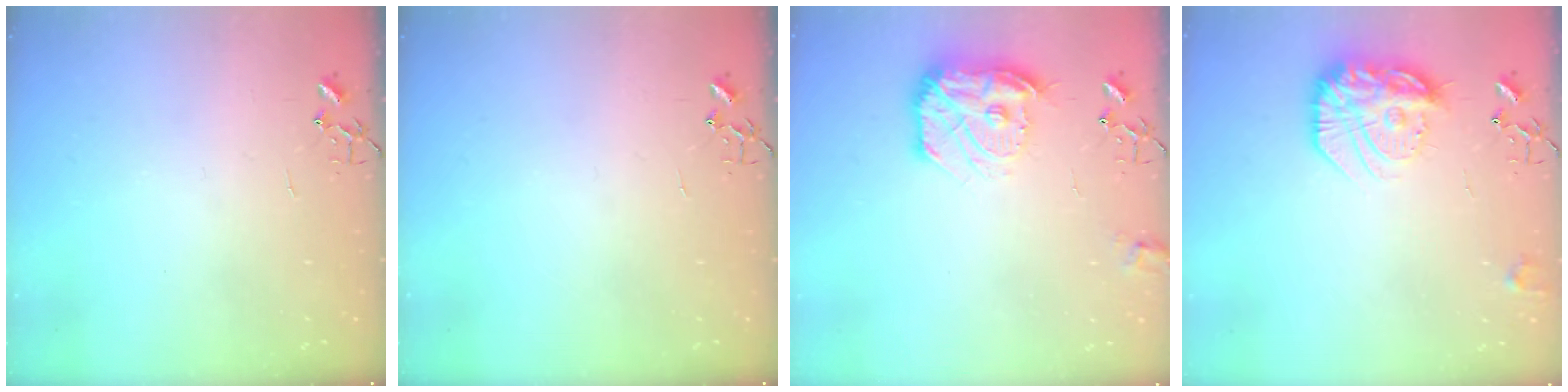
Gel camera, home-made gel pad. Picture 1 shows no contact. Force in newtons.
{"total": 0.0}
{"total": 15.7, "press": 15.6, "slide": 1.4}
{"total": 18.0, "press": 18.0, "slide": 1.5}